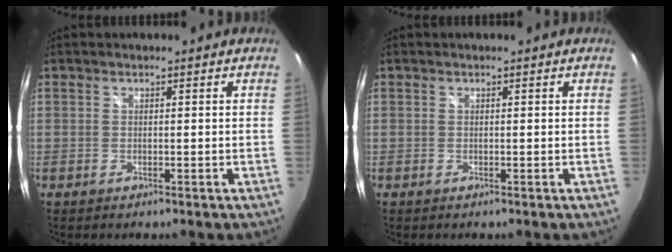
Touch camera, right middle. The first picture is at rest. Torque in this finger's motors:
{"motor_torque": [-0.03, -0.10, 0.00, 0.01]}